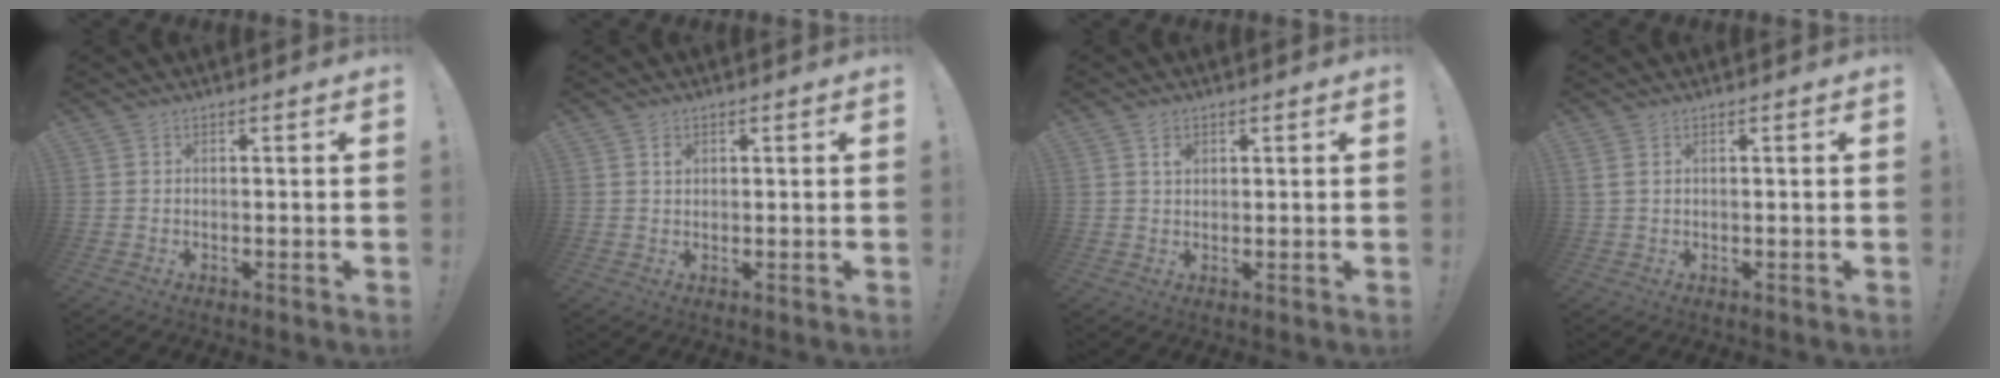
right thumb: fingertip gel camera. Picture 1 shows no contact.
{"total": 1.1, "force": [0.6, 0.9, 0.3], "torque": [0.004, -0.004, 0.010]}
{"total": 1.8, "force": [1.1, 1.3, 0.7], "torque": [0.005, -0.008, 0.016]}
{"total": 1.4, "force": [0.7, 0.2, 1.2], "torque": [-0.028, 0.000, 0.013]}